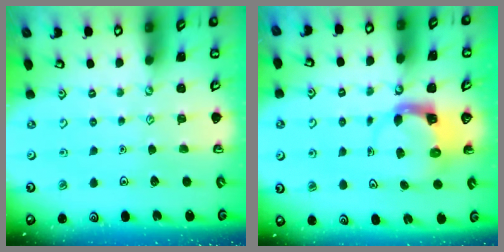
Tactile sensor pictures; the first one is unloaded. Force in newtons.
{"total": 3.9, "press": 3.8, "slide": 0.4}